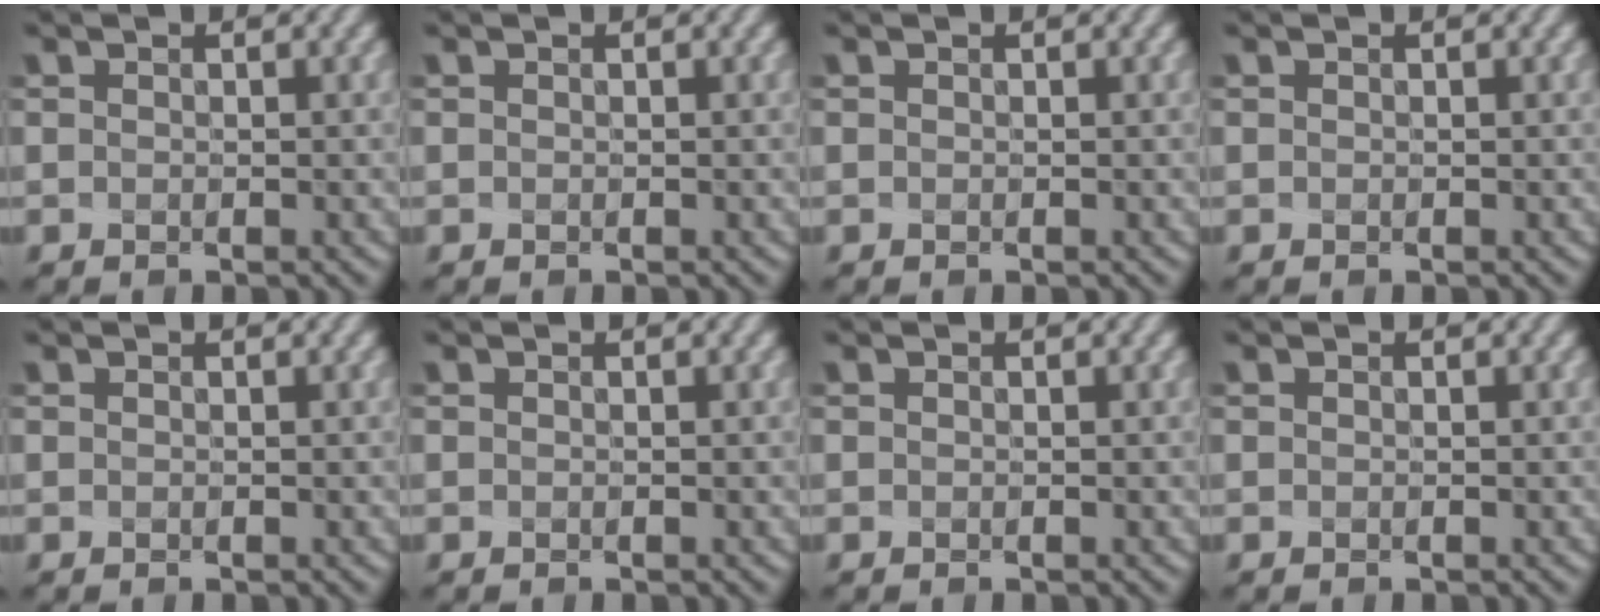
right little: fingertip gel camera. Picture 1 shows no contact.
{"total": 0.0}
{"total": 0.0}
{"total": 0.0}
{"total": 0.0}
{"total": 0.0}
{"total": 0.0}
{"total": 0.0}